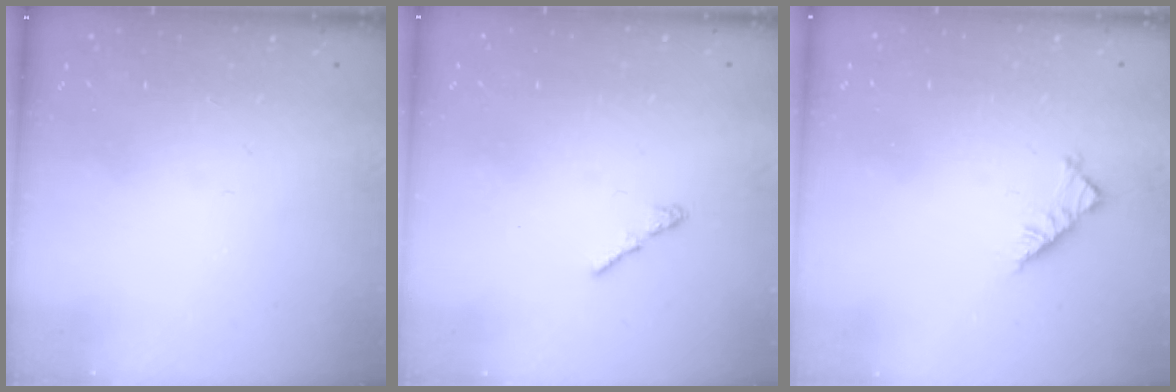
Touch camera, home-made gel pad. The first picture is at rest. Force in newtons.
{"total": 1.2, "press": 1.1, "slide": 0.5}
{"total": 4.7, "press": 4.7, "slide": 0.9}